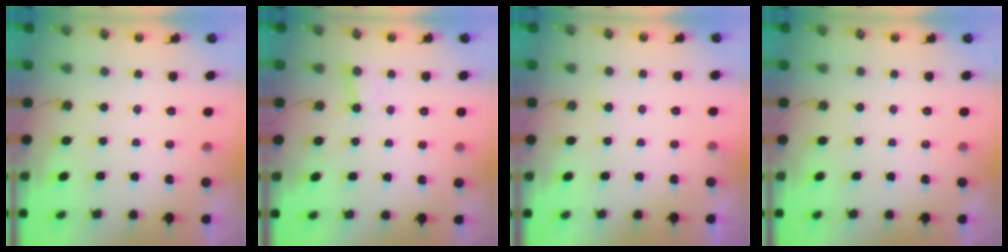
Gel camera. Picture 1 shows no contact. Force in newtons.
{"total": 4.9, "press": 4.8, "slide": 0.6}
{"total": 4.7, "press": 4.7, "slide": 0.4}
{"total": 0.0}